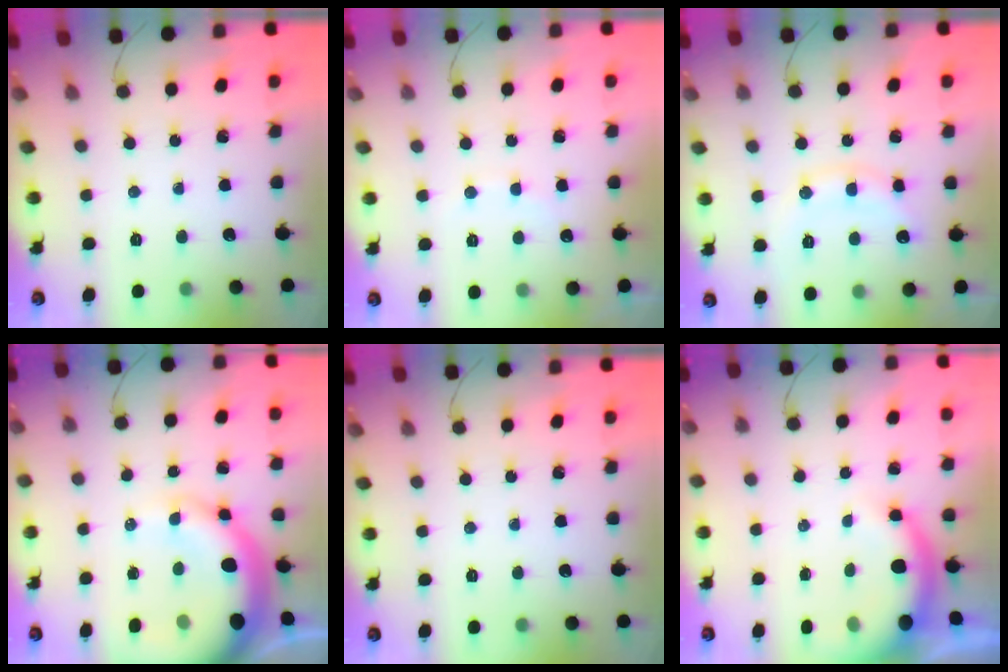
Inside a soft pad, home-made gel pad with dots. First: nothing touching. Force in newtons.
{"total": 6.3, "press": 6.2, "slide": 1.0}
{"total": 13.2, "press": 13.2, "slide": 0.7}
{"total": 16.7, "press": 16.3, "slide": 3.4}
{"total": 0.0}
{"total": 7.3, "press": 7.2, "slide": 0.7}